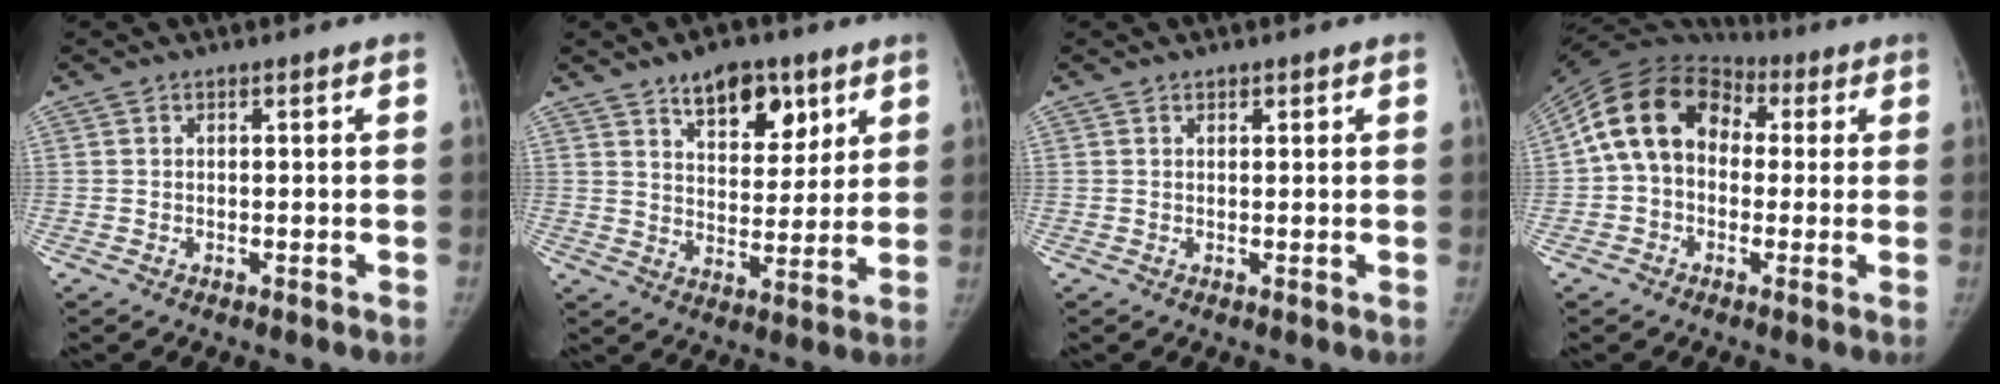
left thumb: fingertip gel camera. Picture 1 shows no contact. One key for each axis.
{"total": 11.6, "fx": 7.0, "fy": 6.2, "fz": 6.9, "tx": -0.064, "ty": -0.039, "tz": 0.112}
{"total": 0.6, "fx": 0.4, "fy": 0.4, "fz": 0.2, "tx": 0.001, "ty": -0.003, "tz": 0.006}
{"total": 15.6, "fx": 1.6, "fy": 11.9, "fz": 10.0, "tx": -0.163, "ty": 0.045, "tz": 0.015}